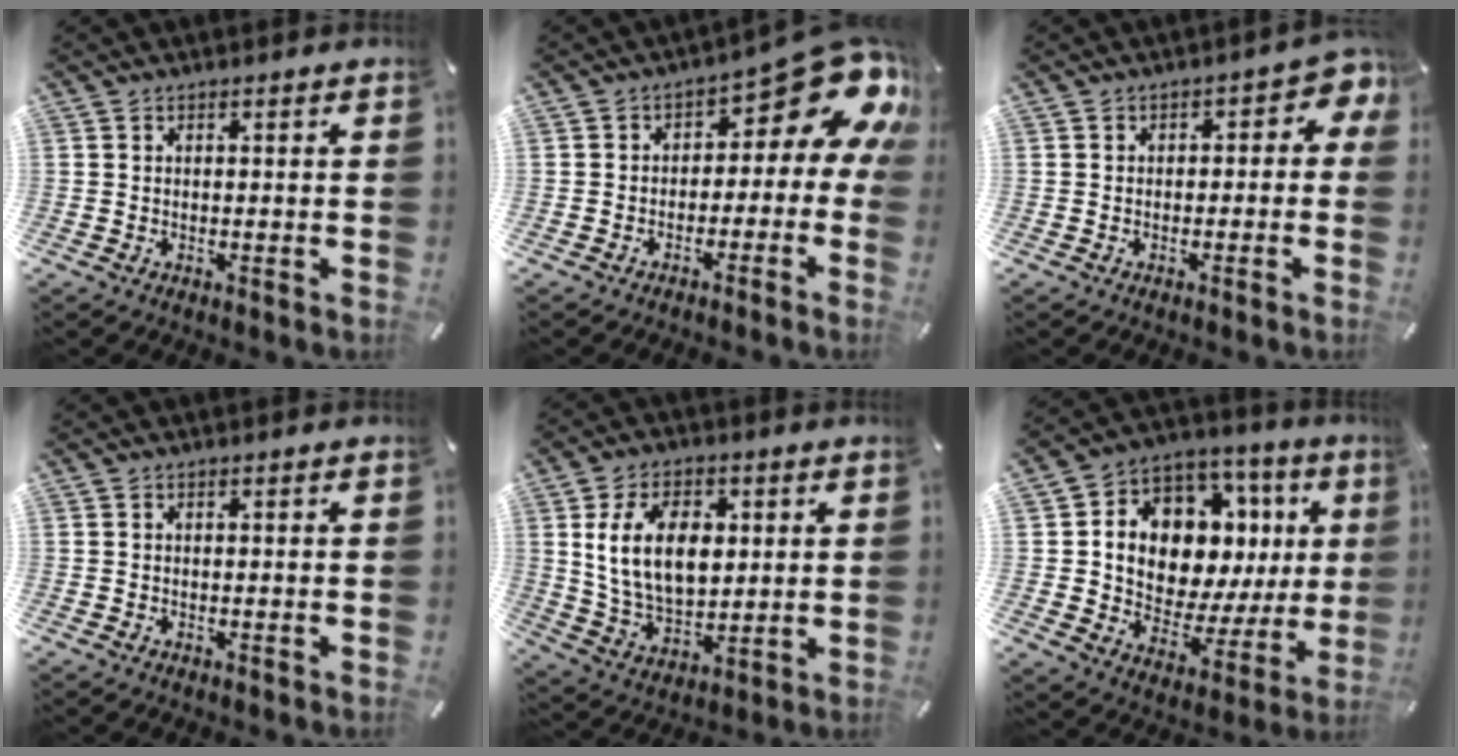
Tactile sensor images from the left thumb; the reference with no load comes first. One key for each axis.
{"total": 12.4, "fx": 5.1, "fy": 6.4, "fz": 9.2, "tx": -0.113, "ty": -0.043, "tz": 0.081}
{"total": 3.7, "fx": -0.7, "fy": 2.5, "fz": 2.6, "tx": -0.036, "ty": 0.010, "tz": -0.019}
{"total": 0.0}
{"total": 14.3, "fx": 3.0, "fy": 9.5, "fz": 10.3, "tx": -0.211, "ty": 0.003, "tz": 0.051}
{"total": 13.2, "fx": 4.3, "fy": 9.9, "fz": 7.6, "tx": -0.114, "ty": -0.052, "tz": 0.078}